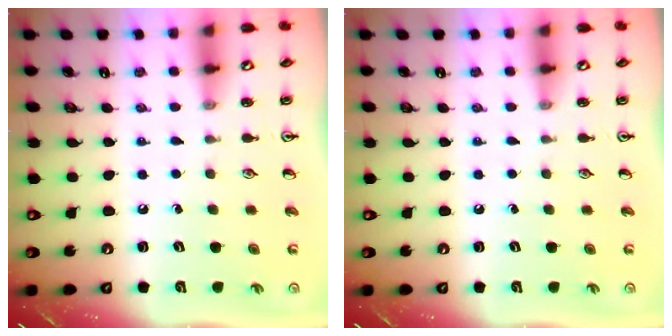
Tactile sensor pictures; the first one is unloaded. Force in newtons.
{"total": 0.0}